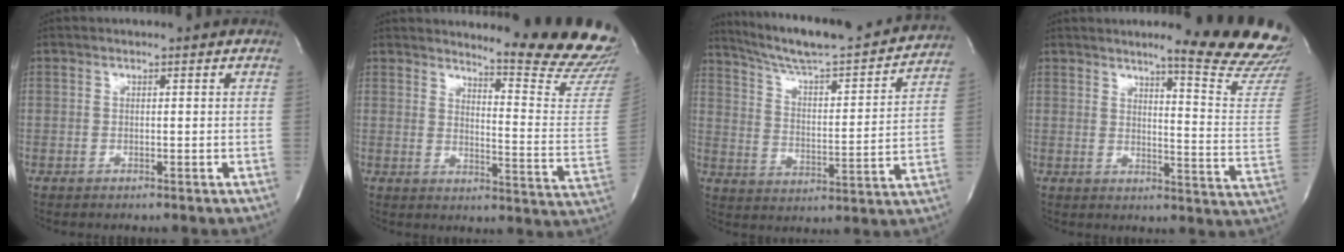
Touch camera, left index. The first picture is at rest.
{"total": 15.9, "force": [15.1, -0.9, 4.7], "torque": [-0.067, -0.143, 0.170]}
{"total": 22.7, "force": [20.4, 2.2, 9.8], "torque": [-0.156, -0.011, 0.290]}
{"total": 15.5, "force": [13.8, -0.8, 7.0], "torque": [-0.082, -0.112, 0.152]}